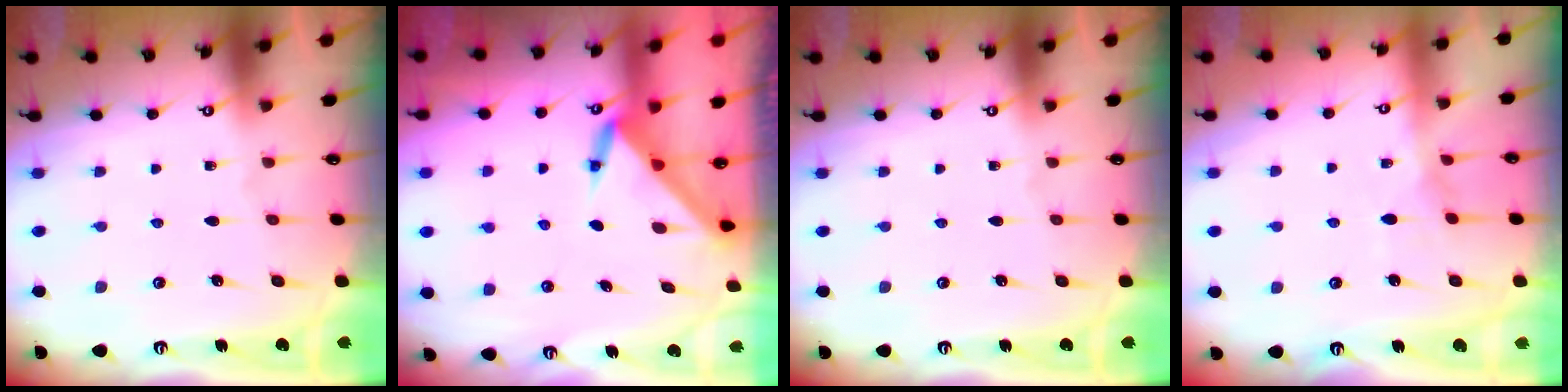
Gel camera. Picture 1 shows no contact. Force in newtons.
{"total": 3.2, "press": 3.2, "slide": 0.1}
{"total": 0.0}
{"total": 6.8, "press": 6.8, "slide": 0.8}